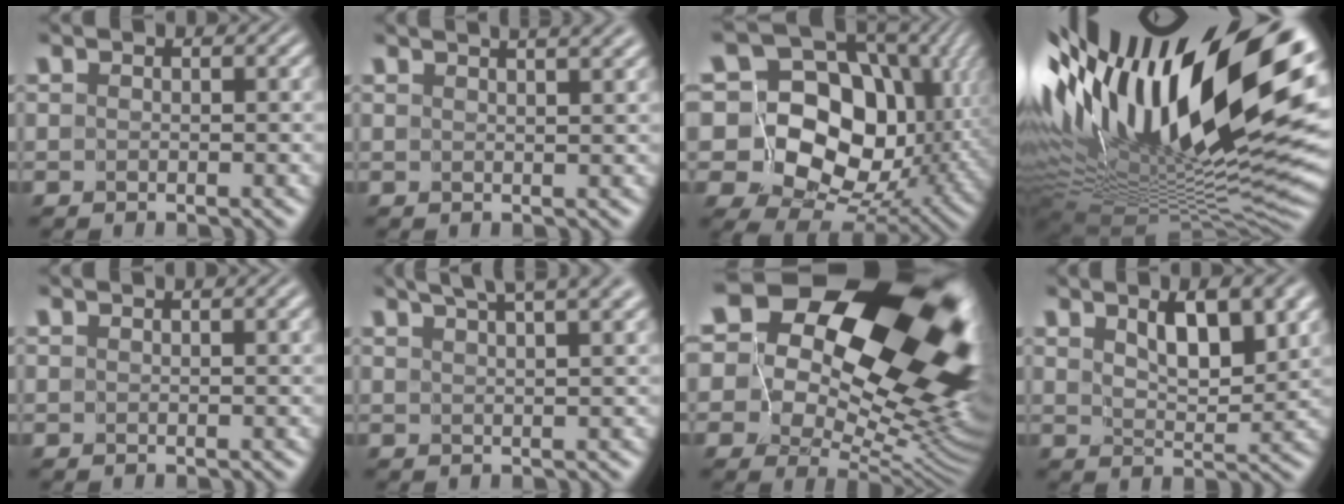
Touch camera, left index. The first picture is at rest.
{"total": 6.2, "force": [4.3, 2.5, 3.8], "torque": [-0.019, 0.036, 0.022]}
{"total": 18.1, "force": [4.9, 13.5, 11.0], "torque": [-0.212, 0.032, 0.095]}
{"total": 20.6, "force": [7.6, 7.9, 17.5], "torque": [-0.291, 0.012, 0.140]}
{"total": 1.7, "force": [1.2, 0.3, 1.1], "torque": [-0.013, -0.005, 0.012]}
{"total": 8.1, "force": [5.9, 2.4, 5.0], "torque": [-0.041, 0.042, 0.054]}
{"total": 23.3, "force": [9.5, 13.9, 16.2], "torque": [-0.275, 0.058, 0.158]}
{"total": 6.3, "force": [3.1, 2.3, 4.9], "torque": [-0.077, 0.004, 0.051]}